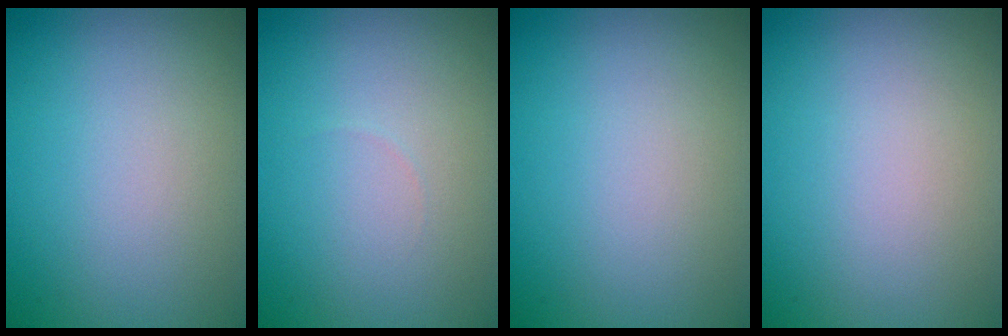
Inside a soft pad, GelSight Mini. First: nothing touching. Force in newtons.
{"total": 0.0}
{"total": 0.0}
{"total": 0.0}